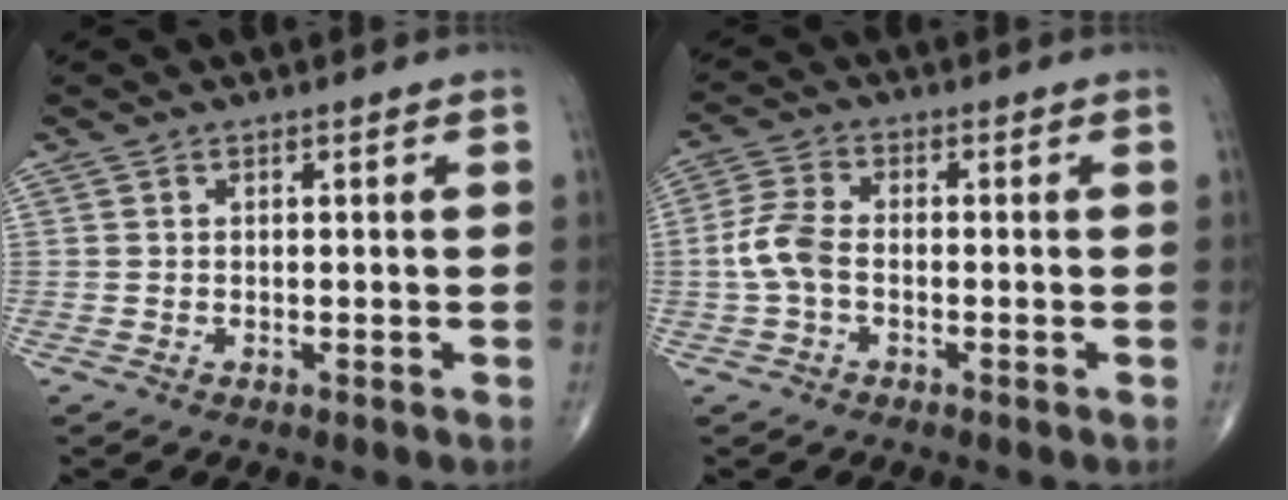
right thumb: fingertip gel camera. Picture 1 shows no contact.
{"total": 5.7, "force": [-1.1, 3.3, 4.5], "torque": [-0.107, 0.017, -0.028]}